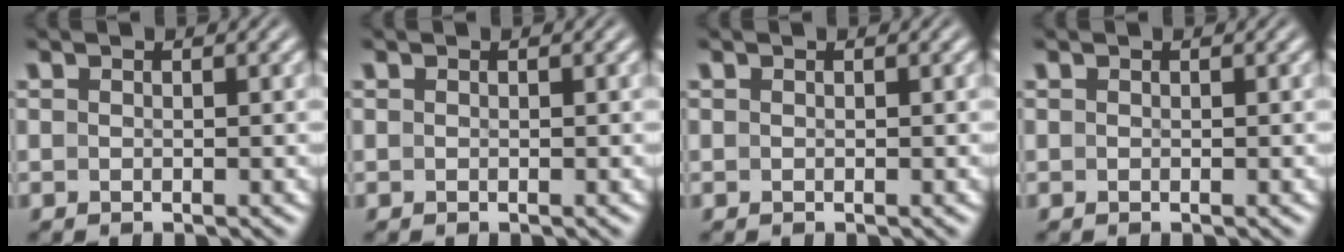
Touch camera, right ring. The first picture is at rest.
{"total": 0.0}
{"total": 0.0}
{"total": 0.0}